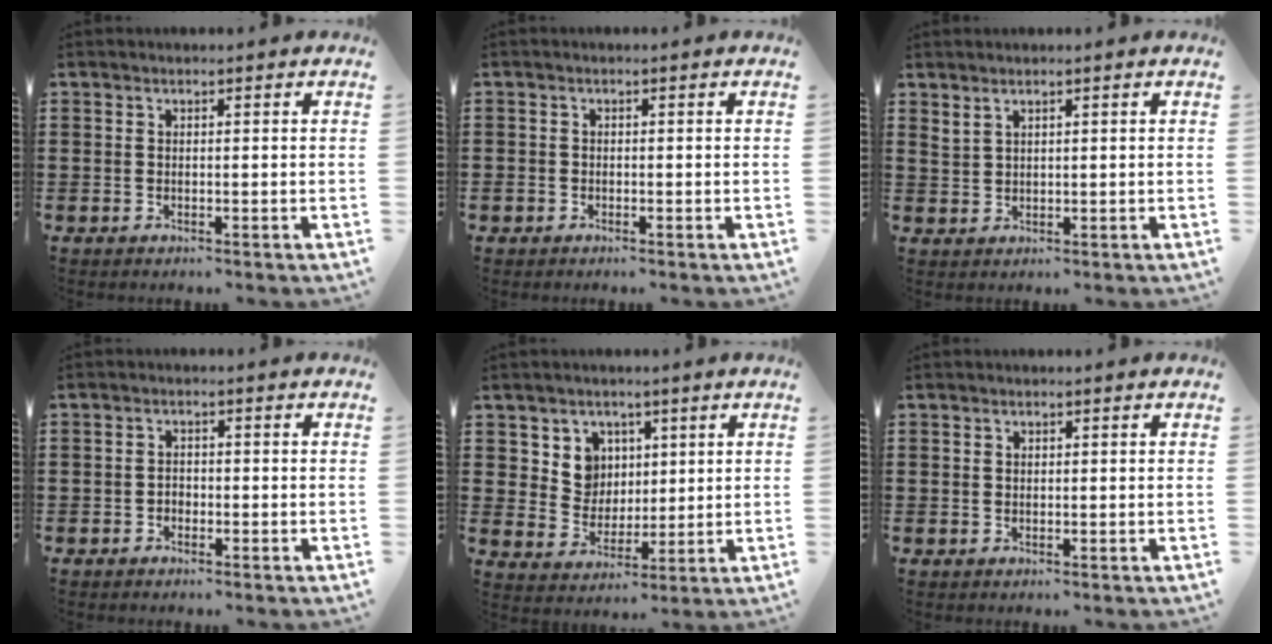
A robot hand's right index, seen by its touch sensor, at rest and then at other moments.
{"total": 1.0, "force": [-0.6, 0.7, 0.2], "torque": [-0.006, 0.001, -0.015]}
{"total": 1.6, "force": [1.4, 0.7, 0.6], "torque": [-0.013, 0.003, 0.026]}
{"total": 1.2, "force": [-0.8, 0.8, 0.3], "torque": [-0.009, 0.000, -0.017]}
{"total": 6.6, "force": [2.8, 5.7, 1.6], "torque": [-0.047, 0.004, 0.051]}
{"total": 0.6, "force": [0.3, 0.5, 0.1], "torque": [-0.003, 0.004, 0.005]}